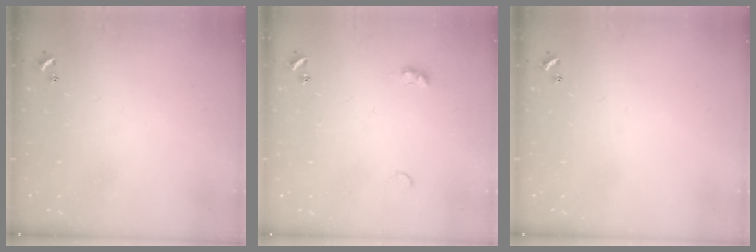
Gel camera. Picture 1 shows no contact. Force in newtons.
{"total": 3.8, "press": 3.7, "slide": 0.6}
{"total": 0.0}